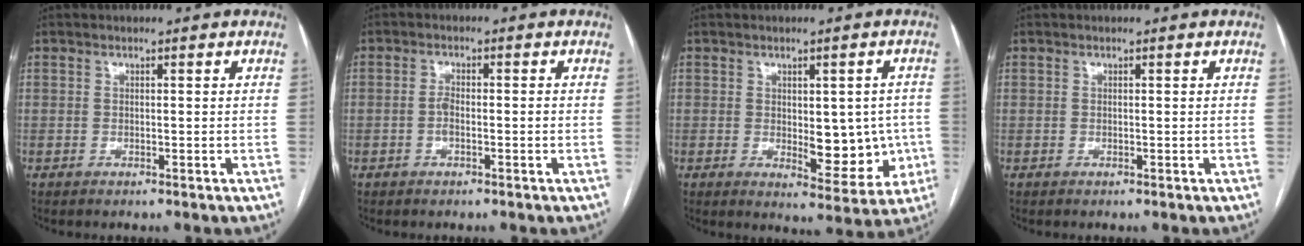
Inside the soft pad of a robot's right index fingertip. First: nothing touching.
{"total": 2.2, "force": [-0.6, 0.8, 2.0], "torque": [-0.040, 0.002, -0.010]}
{"total": 8.8, "force": [-0.9, 4.4, 7.5], "torque": [-0.076, 0.006, 0.001]}
{"total": 0.0}